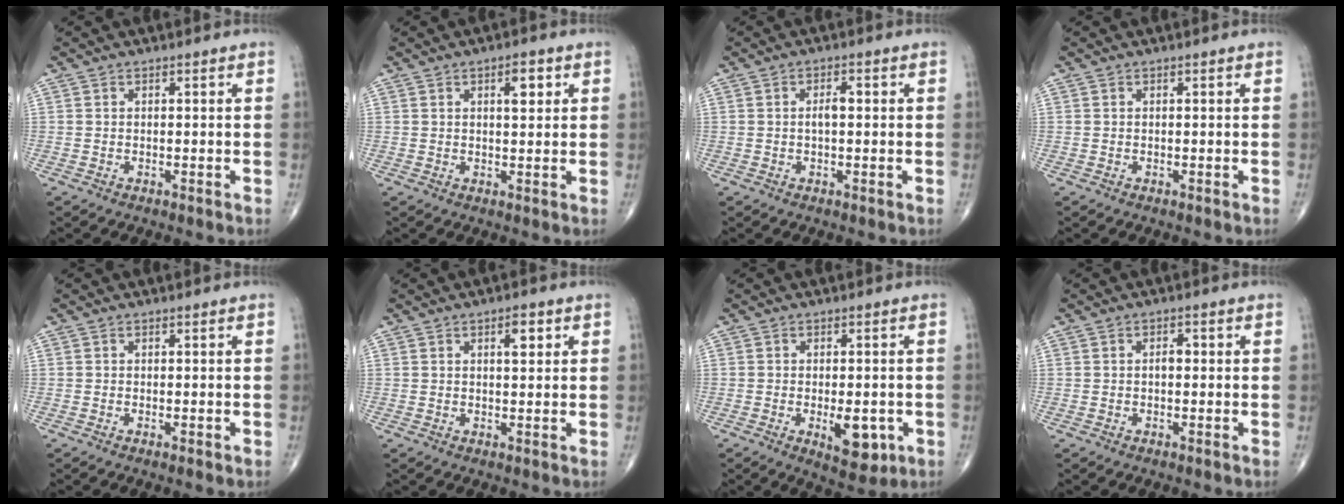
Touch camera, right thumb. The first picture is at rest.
{"total": 4.0, "force": [1.6, 1.6, 3.3], "torque": [-0.039, -0.005, 0.021]}
{"total": 2.4, "force": [0.2, 0.9, 2.2], "torque": [-0.042, 0.007, 0.002]}
{"total": 0.0}
{"total": 0.7, "force": [-0.3, 0.1, 0.6], "torque": [-0.009, -0.003, -0.003]}
{"total": 3.4, "force": [1.4, 1.3, 2.8], "torque": [-0.034, -0.004, 0.019]}
{"total": 7.4, "force": [-2.1, 3.5, 6.2], "torque": [-0.067, -0.007, -0.017]}
{"total": 1.6, "force": [0.1, 0.8, 1.4], "torque": [-0.021, 0.004, -0.001]}